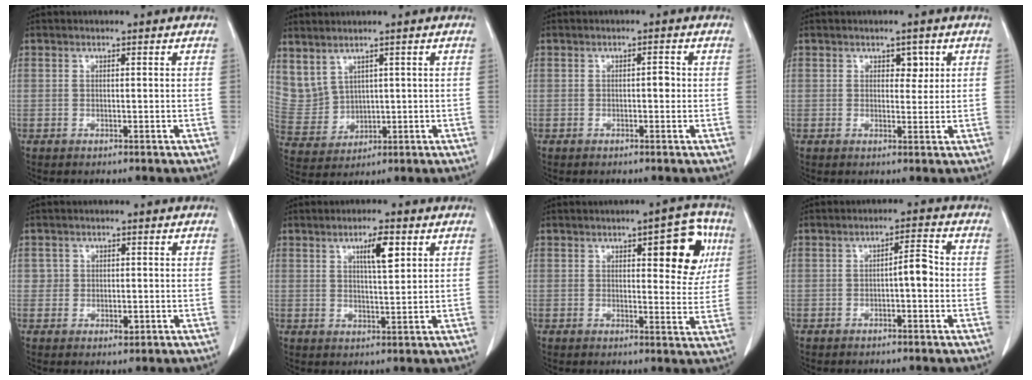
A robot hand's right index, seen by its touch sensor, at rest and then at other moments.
{"total": 6.0, "force": [3.9, 4.0, 2.3], "torque": [-0.056, 0.010, 0.101]}
{"total": 1.4, "force": [-0.1, 0.6, 1.2], "torque": [-0.015, 0.003, -0.002]}
{"total": 2.2, "force": [1.0, 1.4, 1.4], "torque": [-0.010, 0.000, 0.012]}
{"total": 2.2, "force": [-0.1, 2.0, 0.9], "torque": [-0.006, 0.001, 0.000]}
{"total": 4.9, "force": [2.3, 0.8, 4.3], "torque": [-0.072, 0.000, 0.039]}
{"total": 9.4, "force": [3.5, 3.1, 8.2], "torque": [-0.088, 0.012, 0.040]}
{"total": 3.3, "force": [-0.6, 0.8, 3.2], "torque": [-0.044, 0.012, -0.009]}